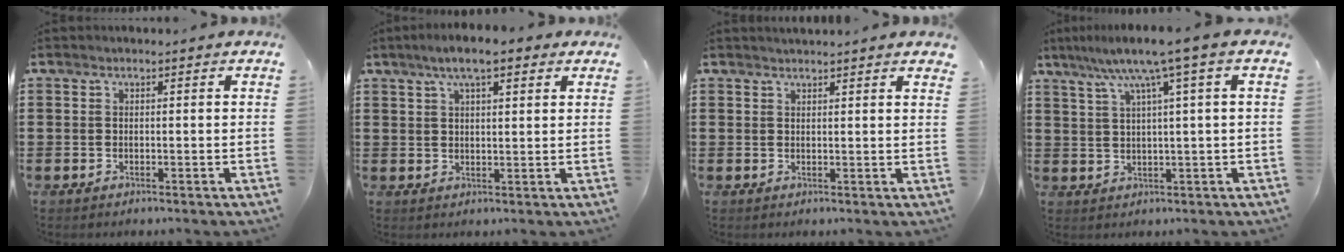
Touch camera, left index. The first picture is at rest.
{"total": 5.5, "force": [3.4, 1.3, 4.1], "torque": [-0.078, 0.008, 0.056]}
{"total": 1.4, "force": [1.4, -0.1, 0.2], "torque": [-0.005, 0.001, 0.028]}
{"total": 6.8, "force": [3.1, -0.4, 6.0], "torque": [-0.126, -0.007, 0.047]}